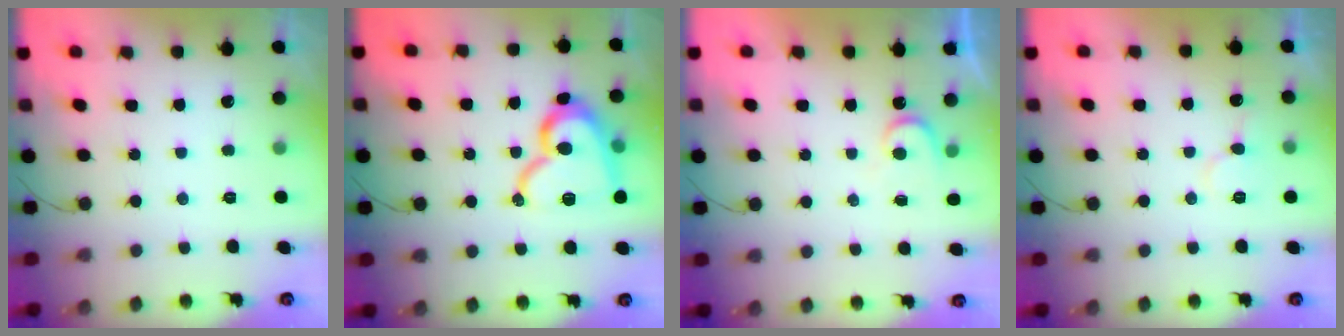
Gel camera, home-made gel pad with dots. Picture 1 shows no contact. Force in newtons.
{"total": 16.5, "press": 16.5, "slide": 1.4}
{"total": 3.8, "press": 3.7, "slide": 0.3}
{"total": 7.6, "press": 7.6, "slide": 0.6}